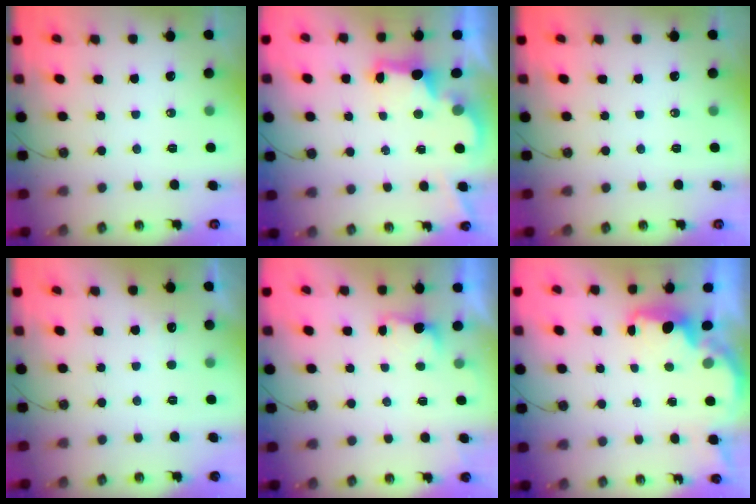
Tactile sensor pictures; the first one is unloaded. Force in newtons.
{"total": 2.8, "press": 2.7, "slide": 0.9}
{"total": 0.0}
{"total": 3.6, "press": 3.4, "slide": 1.1}
{"total": 2.6, "press": 2.4, "slide": 0.9}
{"total": 2.2, "press": 2.0, "slide": 0.8}